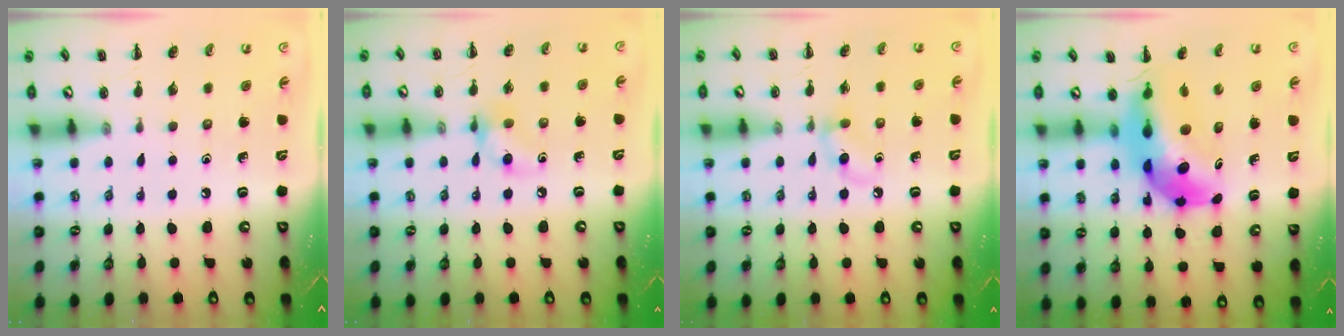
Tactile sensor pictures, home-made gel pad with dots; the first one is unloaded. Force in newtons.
{"total": 7.0, "press": 7.0, "slide": 0.4}
{"total": 5.3, "press": 5.0, "slide": 1.8}
{"total": 12.5, "press": 12.0, "slide": 3.5}